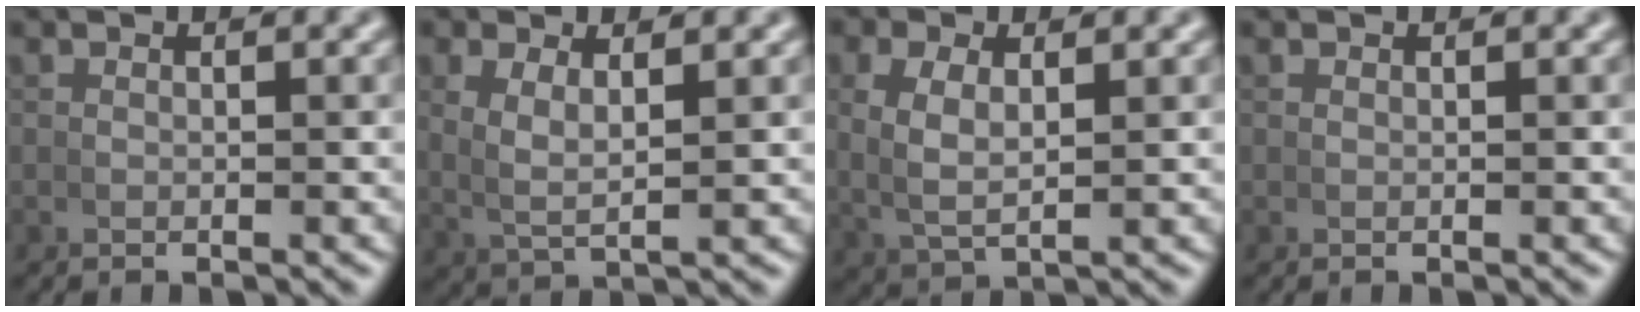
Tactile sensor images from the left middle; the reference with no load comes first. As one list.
[{"total": 3.0, "force": [1.2, 1.2, 2.5], "torque": [-0.050, -0.008, 0.032]}, {"total": 3.8, "force": [0.9, 2.0, 3.1], "torque": [-0.066, -0.005, 0.028]}, {"total": 0.0}]